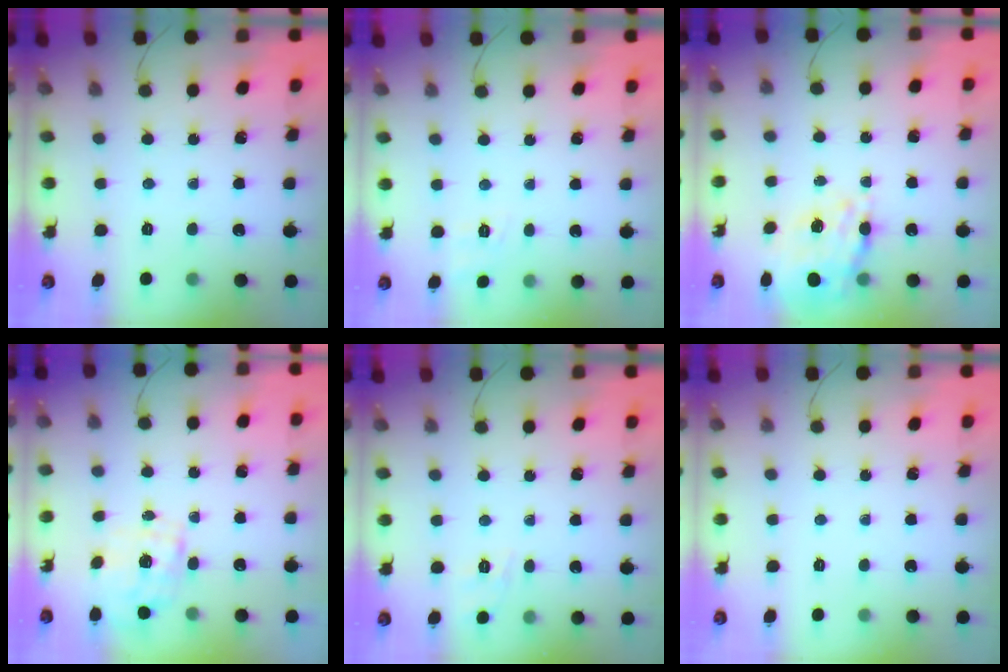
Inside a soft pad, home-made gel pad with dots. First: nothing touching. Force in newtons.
{"total": 6.7, "press": 6.4, "slide": 2.0}
{"total": 14.5, "press": 13.9, "slide": 4.0}
{"total": 2.3, "press": 2.3, "slide": 0.3}
{"total": 2.2, "press": 1.1, "slide": 1.9}
{"total": 0.0}